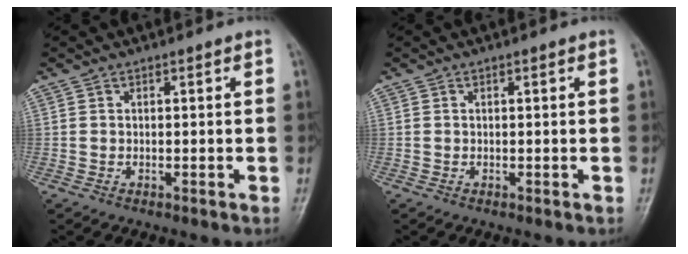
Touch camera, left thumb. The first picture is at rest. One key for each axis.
{"total": 0.0}